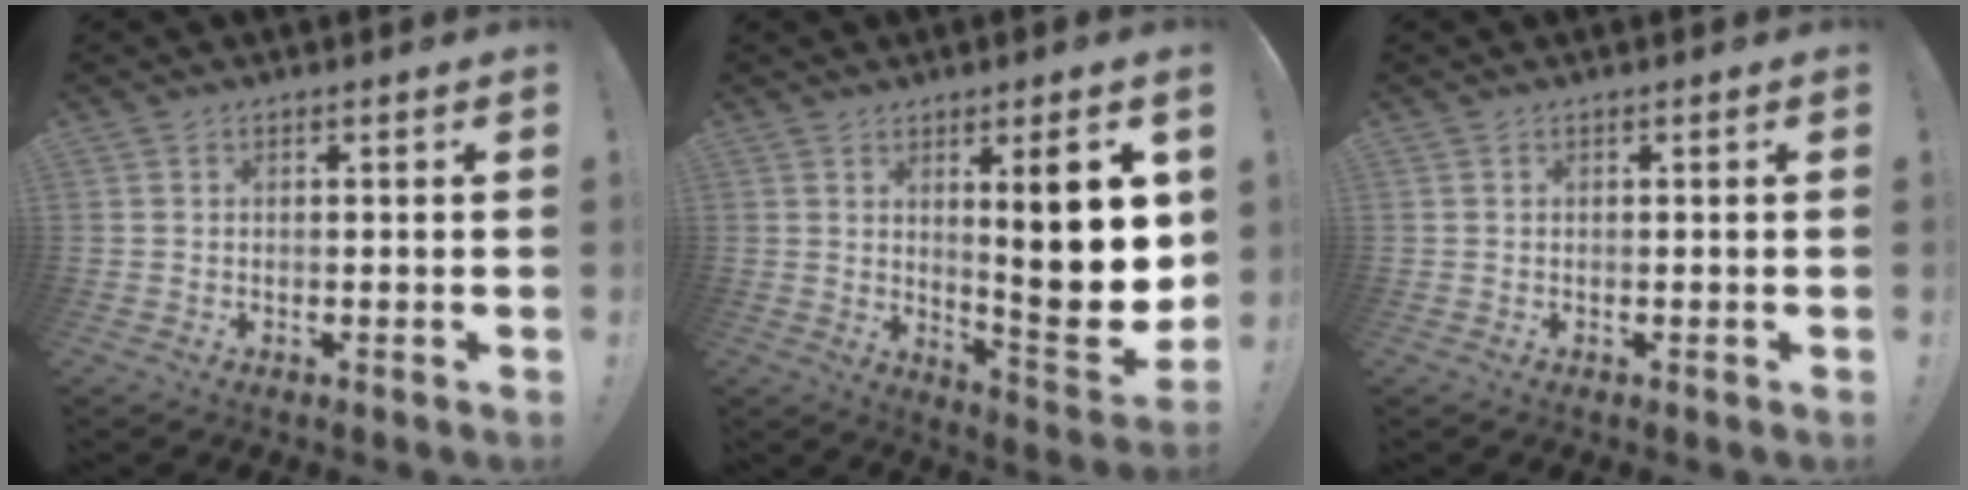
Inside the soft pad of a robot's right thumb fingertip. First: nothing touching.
{"total": 18.6, "force": [4.6, 4.5, 17.4], "torque": [-0.214, -0.044, 0.068]}
{"total": 0.0}